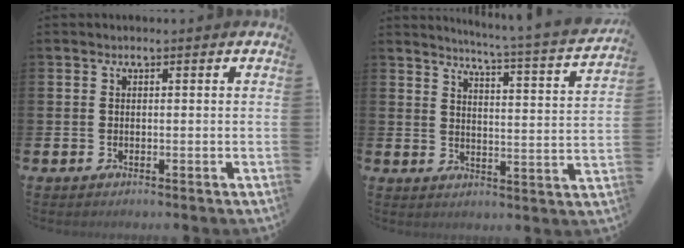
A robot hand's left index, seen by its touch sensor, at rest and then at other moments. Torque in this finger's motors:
{"motor_torque": [-0.31, -0.50, -1.05, 0.03]}